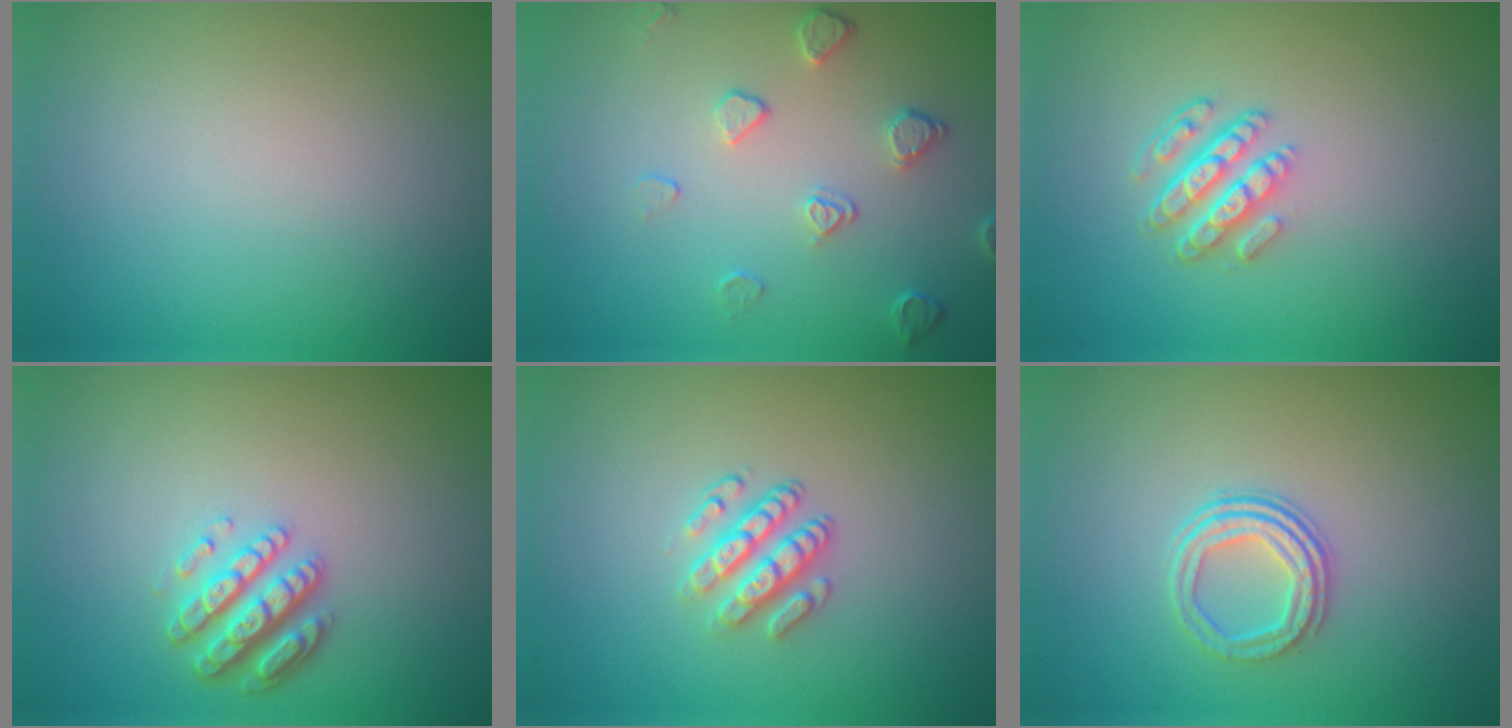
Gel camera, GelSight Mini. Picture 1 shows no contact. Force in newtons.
{"total": 2.1, "press": 1.4, "slide": 1.5}
{"total": 4.0, "press": 2.8, "slide": 2.8}
{"total": 3.5, "press": 3.0, "slide": 1.8}
{"total": 2.8, "press": 2.4, "slide": 1.5}
{"total": 3.1, "press": 2.4, "slide": 1.9}